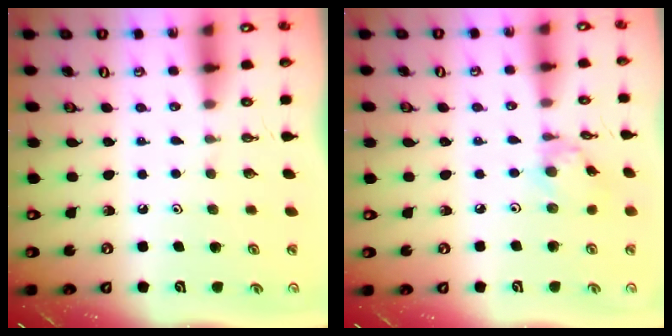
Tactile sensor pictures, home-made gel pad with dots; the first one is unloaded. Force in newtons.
{"total": 2.8, "press": 2.8, "slide": 0.1}